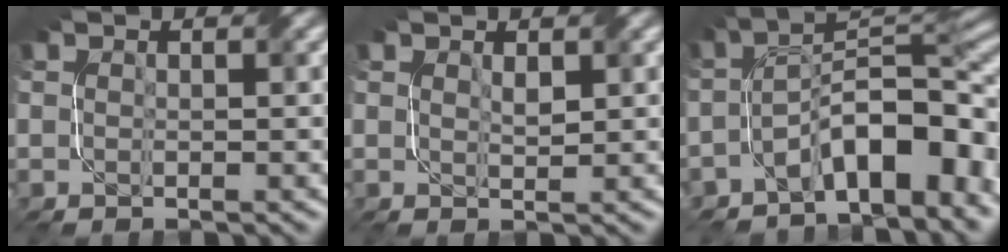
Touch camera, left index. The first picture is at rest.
{"total": 0.8, "force": [0.5, 0.4, 0.5], "torque": [-0.011, -0.004, 0.014]}
{"total": 9.7, "force": [-4.4, 3.9, 7.7], "torque": [-0.095, 0.018, -0.085]}